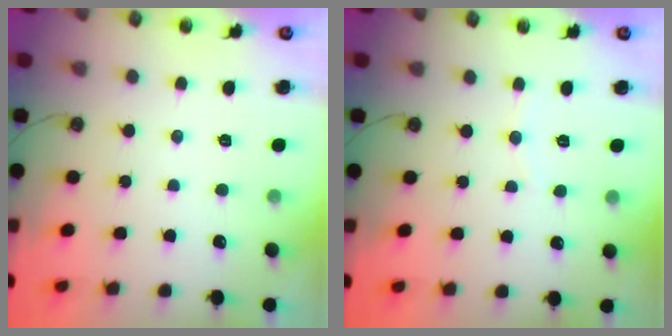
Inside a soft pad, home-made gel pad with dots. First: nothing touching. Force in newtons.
{"total": 3.2, "press": 3.1, "slide": 0.3}